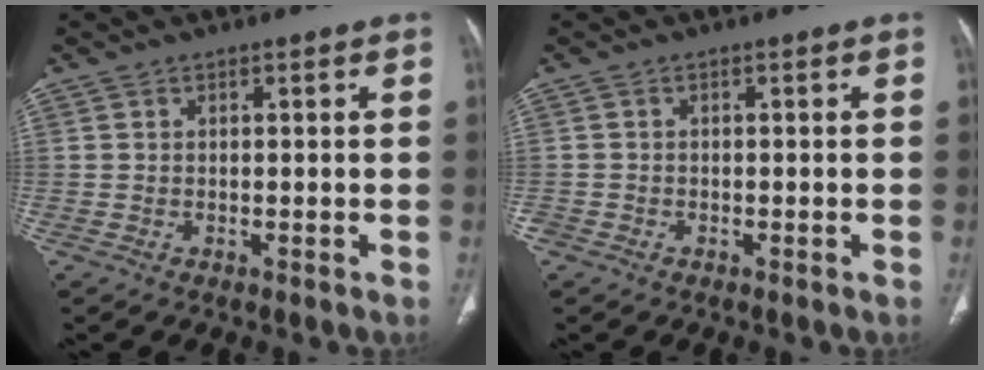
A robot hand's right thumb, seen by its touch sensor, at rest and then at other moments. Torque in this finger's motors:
{"motor_torque": [0.01, -0.09, -0.19, 0.69, -0.04]}